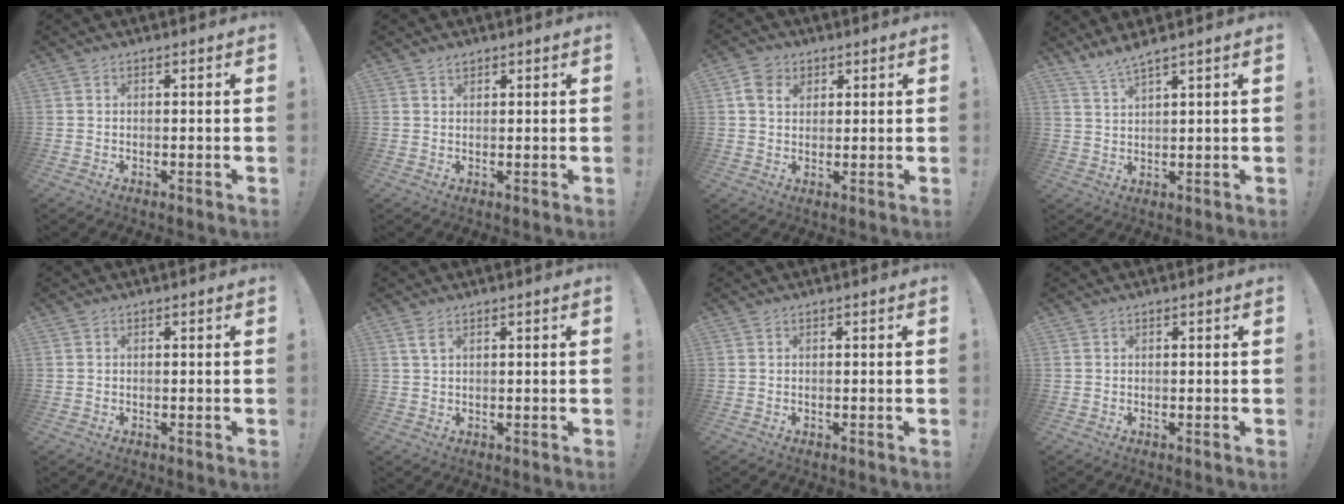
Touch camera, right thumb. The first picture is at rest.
{"total": 1.5, "force": [1.3, 0.7, 0.5], "torque": [-0.003, -0.006, 0.022]}
{"total": 7.1, "force": [3.0, 5.2, 3.8], "torque": [-0.078, -0.001, 0.058]}
{"total": 4.3, "force": [3.7, -0.2, 2.2], "torque": [-0.051, -0.018, 0.067]}
{"total": 0.0}
{"total": 2.7, "force": [1.4, 1.0, 2.0], "torque": [-0.037, -0.002, 0.024]}
{"total": 0.0}
{"total": 0.0}